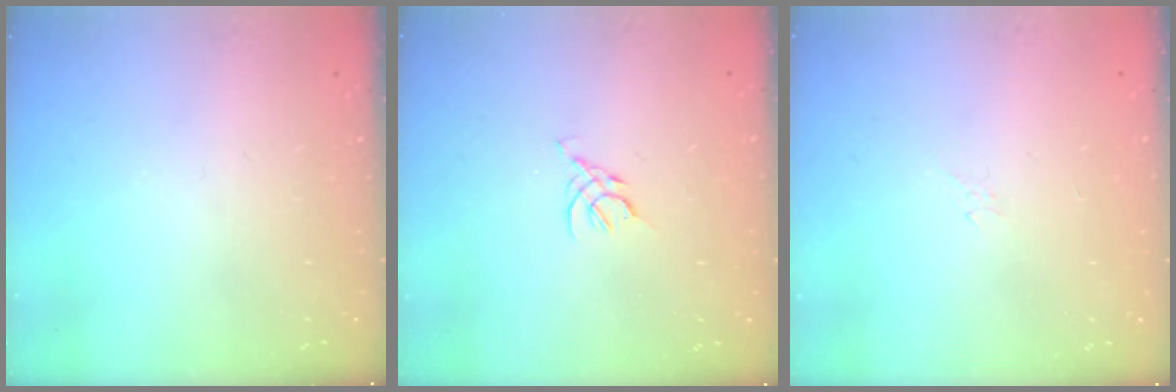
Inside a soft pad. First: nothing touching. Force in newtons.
{"total": 2.5, "press": 2.5, "slide": 0.7}
{"total": 2.1, "press": 2.0, "slide": 0.6}